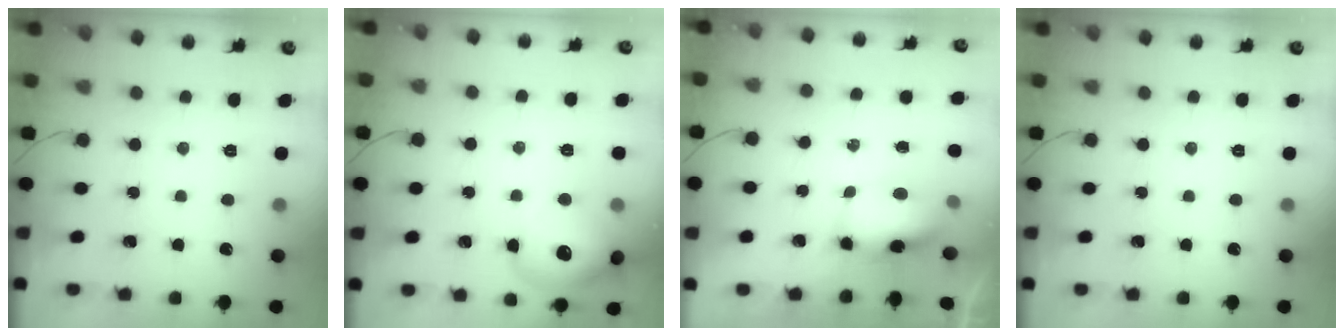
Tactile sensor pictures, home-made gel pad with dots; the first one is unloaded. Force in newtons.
{"total": 13.4, "press": 13.2, "slide": 2.3}
{"total": 14.5, "press": 9.4, "slide": 11.1}
{"total": 0.0}